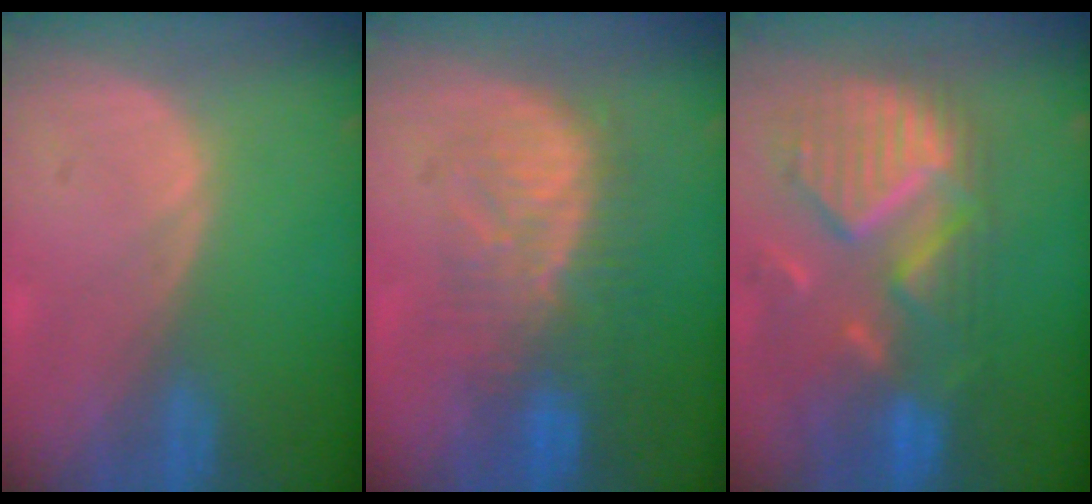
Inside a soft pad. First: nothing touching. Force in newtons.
{"total": 8.4, "press": 8.2, "slide": 1.9}
{"total": 11.8, "press": 10.4, "slide": 5.5}